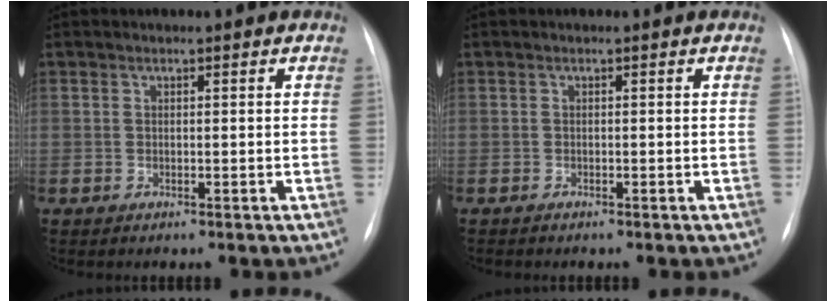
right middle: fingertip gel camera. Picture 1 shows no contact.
{"total": 0.5, "force": [-0.5, 0.2, 0.1], "torque": [-0.008, -0.001, -0.010]}